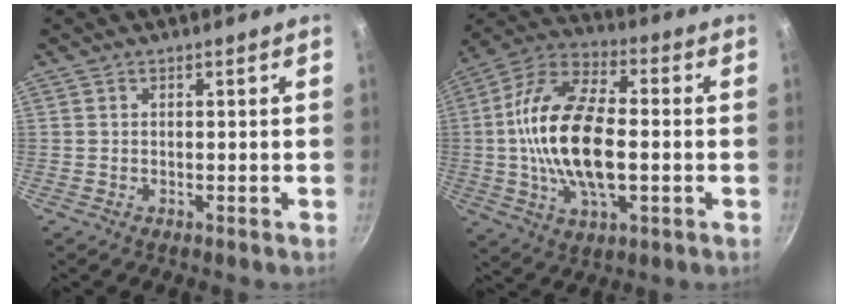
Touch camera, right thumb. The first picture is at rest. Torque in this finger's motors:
{"motor_torque": [0.95, 3.25, 2.34, -0.43, 0.84]}